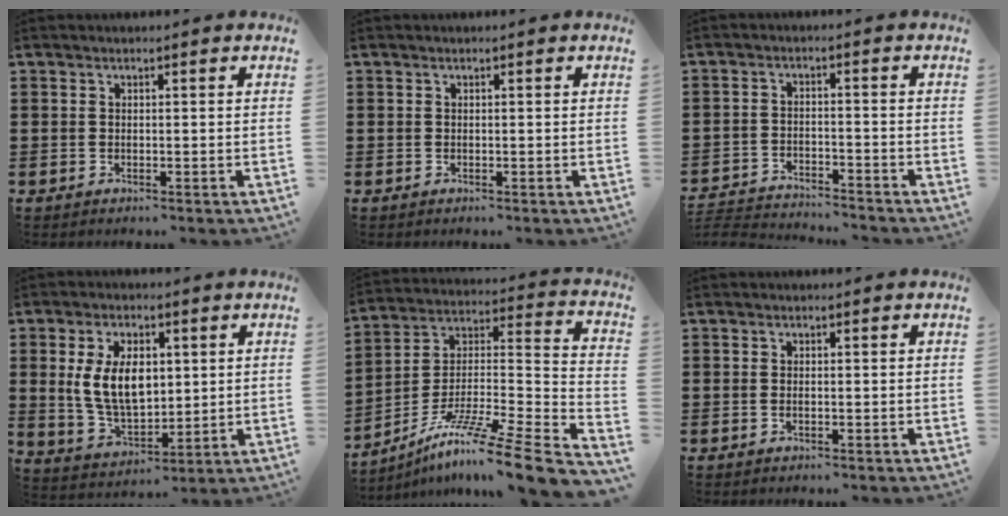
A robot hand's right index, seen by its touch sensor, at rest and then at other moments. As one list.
[{"total": 0.0}, {"total": 3.5, "force": [-3.5, 0.1, 0.2], "torque": [-0.016, -0.002, -0.078]}, {"total": 9.7, "force": [1.6, 5.9, 7.5], "torque": [-0.165, 0.009, 0.024]}, {"total": 11.3, "force": [-8.6, 0.2, 7.3], "torque": [-0.124, -0.002, -0.162]}, {"total": 0.6, "force": [-0.1, 0.2, 0.6], "torque": [-0.015, -0.004, -0.001]}]